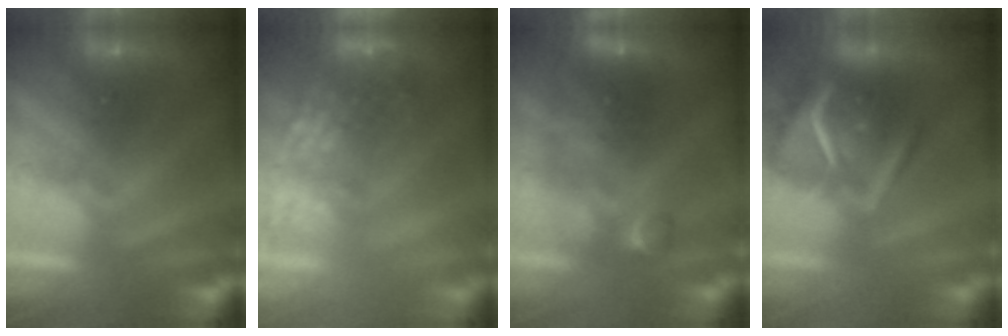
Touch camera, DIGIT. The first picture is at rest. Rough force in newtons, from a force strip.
{"total": 6.7}
{"total": 6.1}
{"total": 6.7}